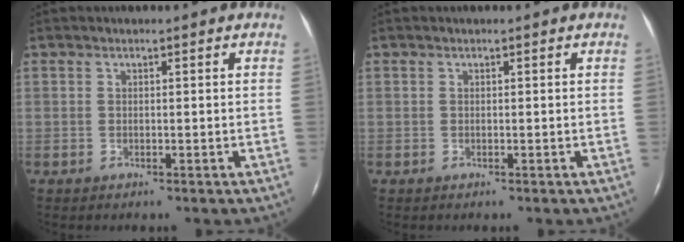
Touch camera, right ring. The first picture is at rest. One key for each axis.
{"total": 0.0}